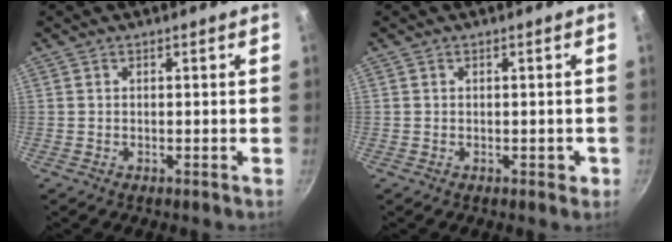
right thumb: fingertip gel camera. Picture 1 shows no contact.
{"total": 1.5, "force": [-0.3, 1.1, 0.9], "torque": [-0.001, 0.006, -0.003]}